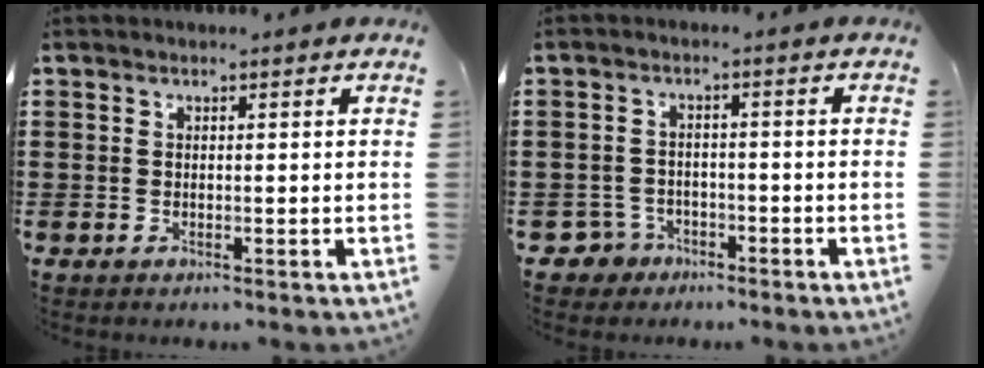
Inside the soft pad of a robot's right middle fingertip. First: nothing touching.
{"total": 3.0, "force": [-2.3, 1.8, 0.4], "torque": [-0.022, 0.002, -0.052]}